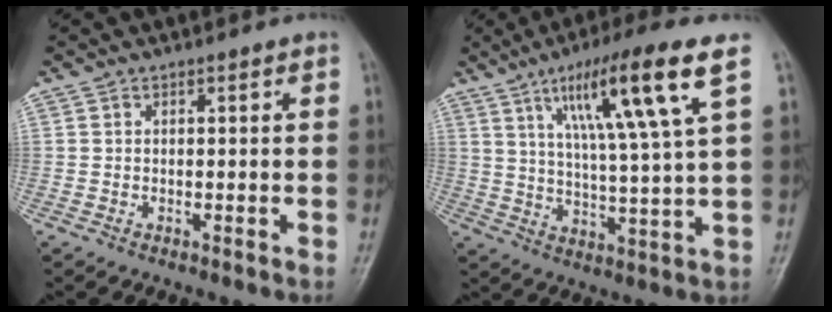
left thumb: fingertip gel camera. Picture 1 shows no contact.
{"total": 16.0, "force": [7.2, 1.0, 14.2], "torque": [-0.245, -0.021, 0.121]}